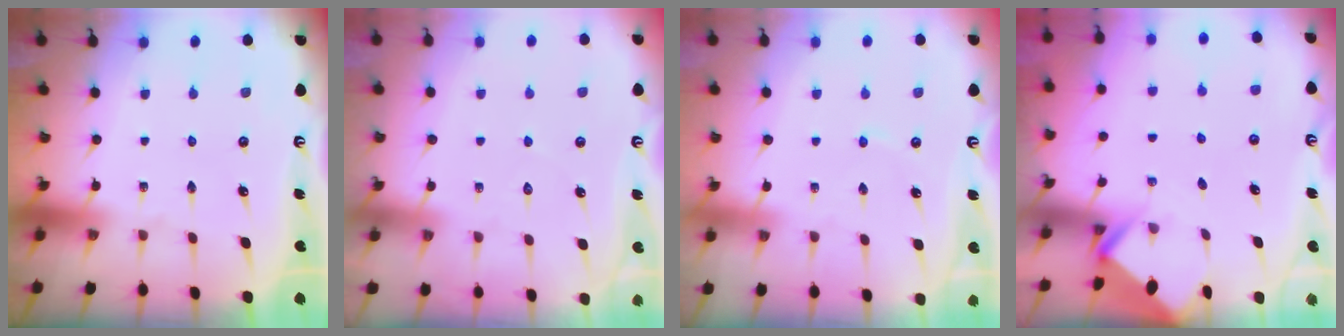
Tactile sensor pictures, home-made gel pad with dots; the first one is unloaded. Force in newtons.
{"total": 5.3, "press": 5.2, "slide": 0.6}
{"total": 1.5, "press": 1.4, "slide": 0.4}
{"total": 2.6, "press": 2.6, "slide": 0.2}